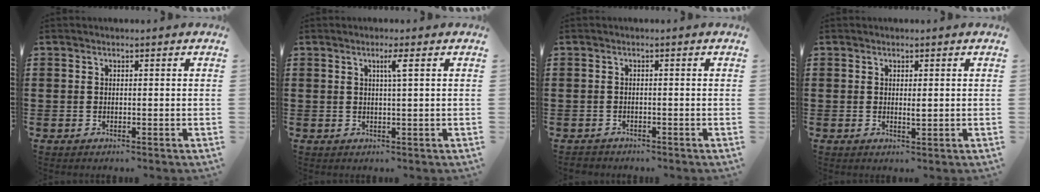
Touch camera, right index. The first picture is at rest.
{"total": 2.1, "force": [0.7, -0.2, 2.0], "torque": [-0.038, -0.002, 0.009]}
{"total": 1.0, "force": [-0.9, 0.4, -0.1], "torque": [-0.002, 0.002, -0.022]}
{"total": 1.4, "force": [0.2, 0.3, 1.3], "torque": [-0.026, 0.002, 0.003]}